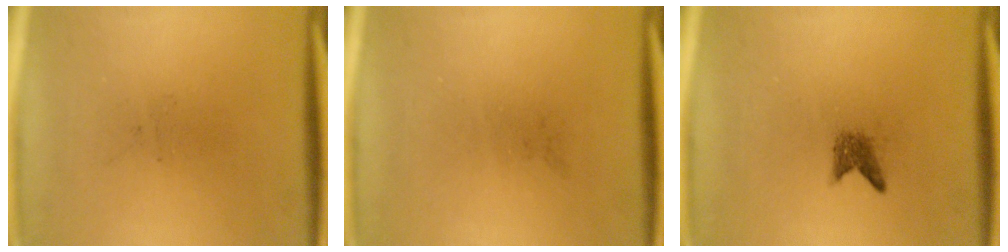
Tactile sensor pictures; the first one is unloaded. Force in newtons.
{"total": 0.0}
{"total": 1.7}